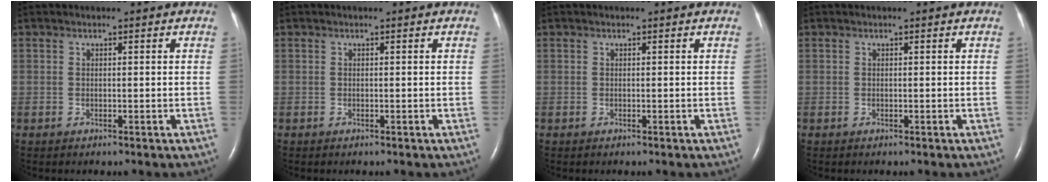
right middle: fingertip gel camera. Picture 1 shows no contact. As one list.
[{"total": 0.0}, {"total": 0.0}, {"total": 0.0}]